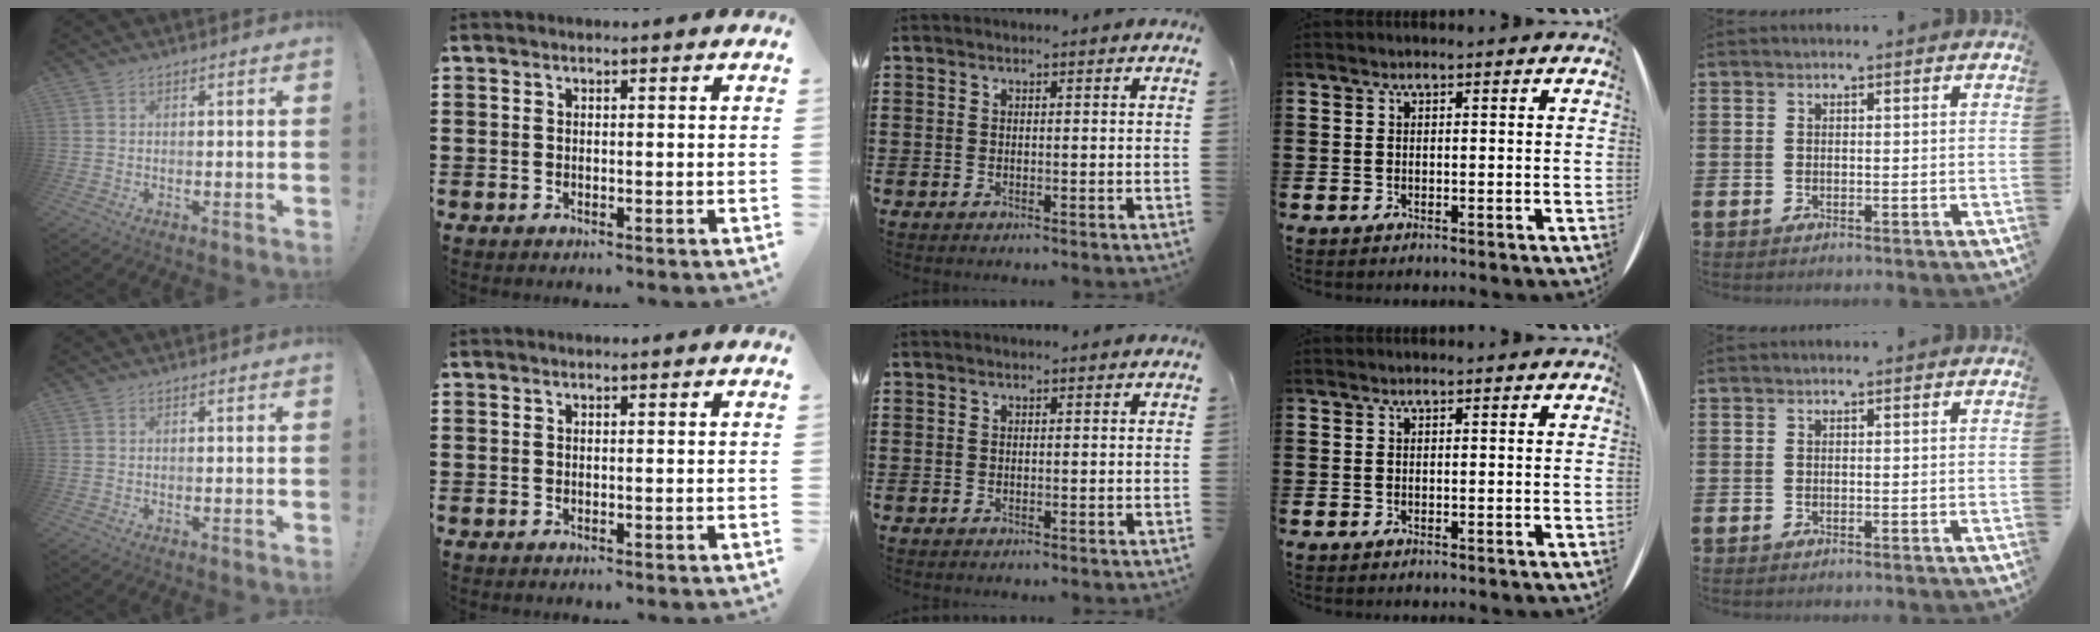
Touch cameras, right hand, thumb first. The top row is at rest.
{}